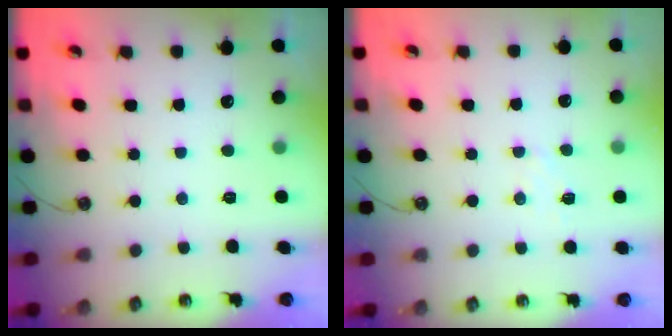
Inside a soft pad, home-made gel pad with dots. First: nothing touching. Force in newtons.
{"total": 5.0, "press": 4.9, "slide": 0.6}